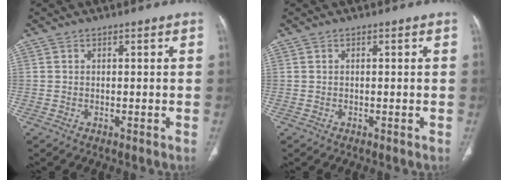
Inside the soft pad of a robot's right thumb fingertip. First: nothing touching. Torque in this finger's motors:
{"motor_torque": [0.00, 0.00, -0.06, 0.02, 0.00]}